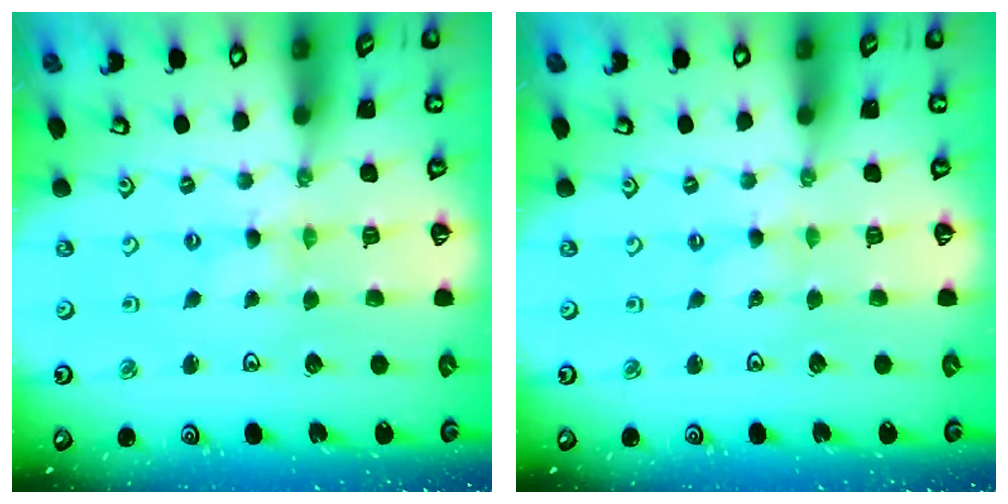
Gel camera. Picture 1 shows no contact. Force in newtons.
{"total": 0.0}